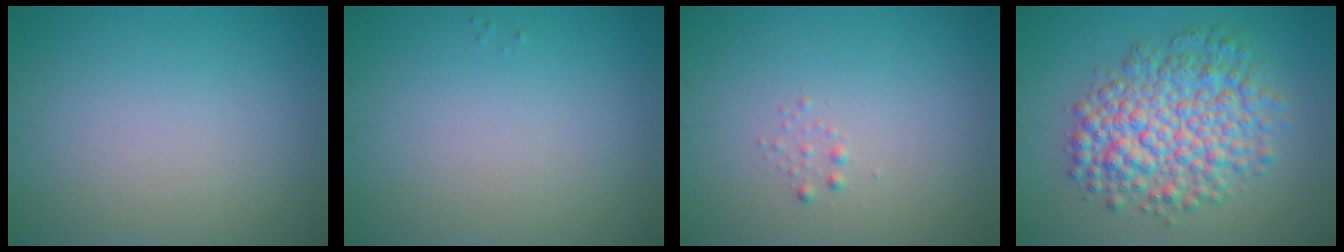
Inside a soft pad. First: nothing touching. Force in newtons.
{"total": 0.0}
{"total": 0.6, "press": 0.6, "slide": 0.1}
{"total": 7.8, "press": 7.8, "slide": 0.2}